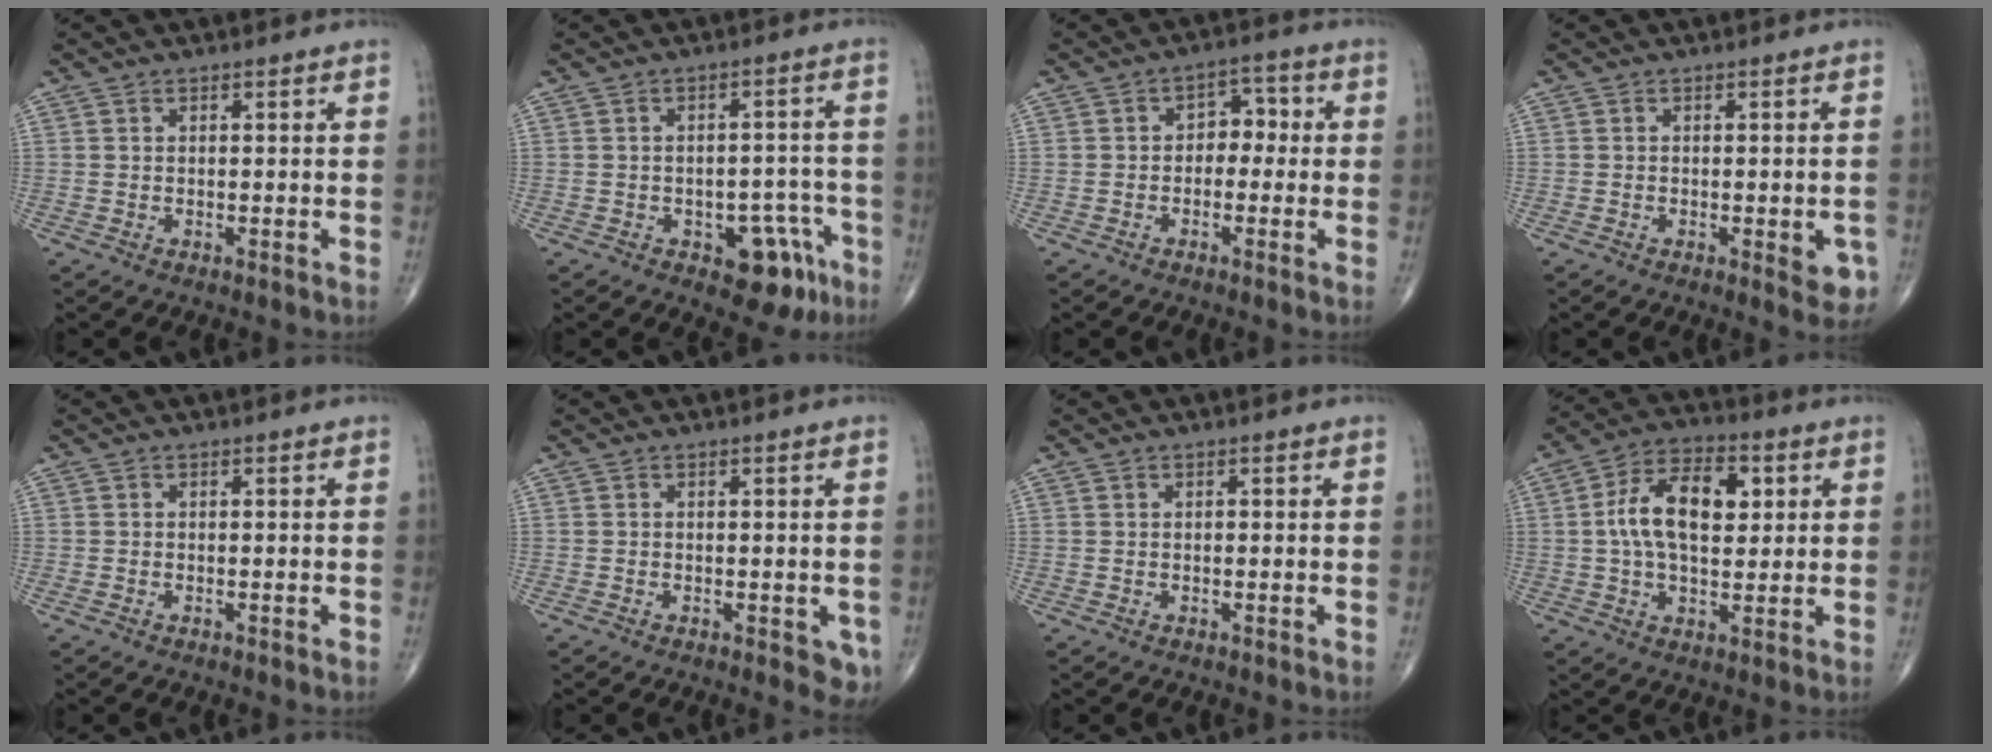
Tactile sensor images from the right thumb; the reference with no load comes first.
{"total": 8.8, "force": [-4.4, 4.9, 5.8], "torque": [-0.034, 0.038, -0.049]}
{"total": 5.0, "force": [-0.3, 3.6, 3.4], "torque": [-0.018, 0.022, -0.017]}
{"total": 4.4, "force": [-1.4, 1.7, 3.8], "torque": [-0.025, -0.001, -0.013]}
{"total": 0.6, "force": [-0.2, 0.2, 0.5], "torque": [-0.007, -0.001, -0.004]}
{"total": 3.9, "force": [-1.2, 1.8, 3.2], "torque": [-0.014, -0.003, -0.015]}
{"total": 0.0}
{"total": 13.6, "force": [2.3, 7.7, 11.0], "torque": [-0.177, 0.012, 0.034]}